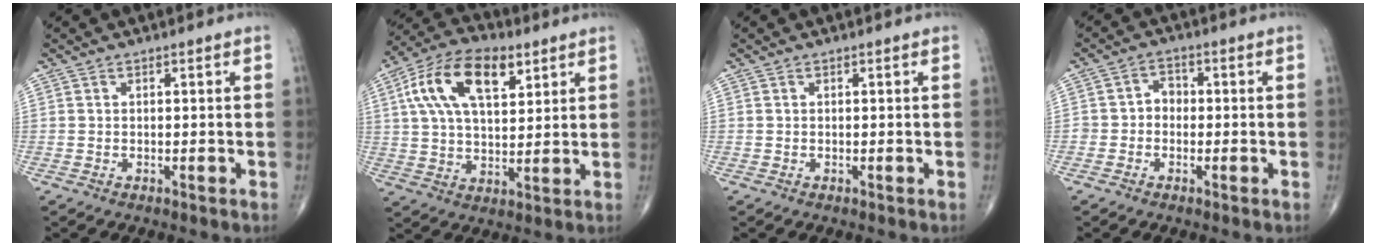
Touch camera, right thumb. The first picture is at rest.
{"total": 16.3, "force": [6.5, 8.4, 12.3], "torque": [-0.209, 0.001, 0.114]}
{"total": 0.0}
{"total": 3.2, "force": [-0.7, 2.7, 1.5], "torque": [-0.003, 0.017, -0.021]}